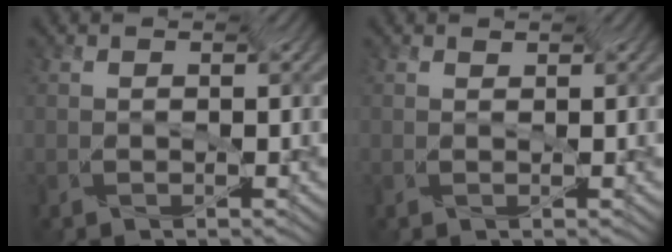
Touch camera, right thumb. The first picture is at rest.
{"total": 0.5, "force": [0.5, -0.1, -0.2], "torque": [0.000, -0.002, 0.010]}